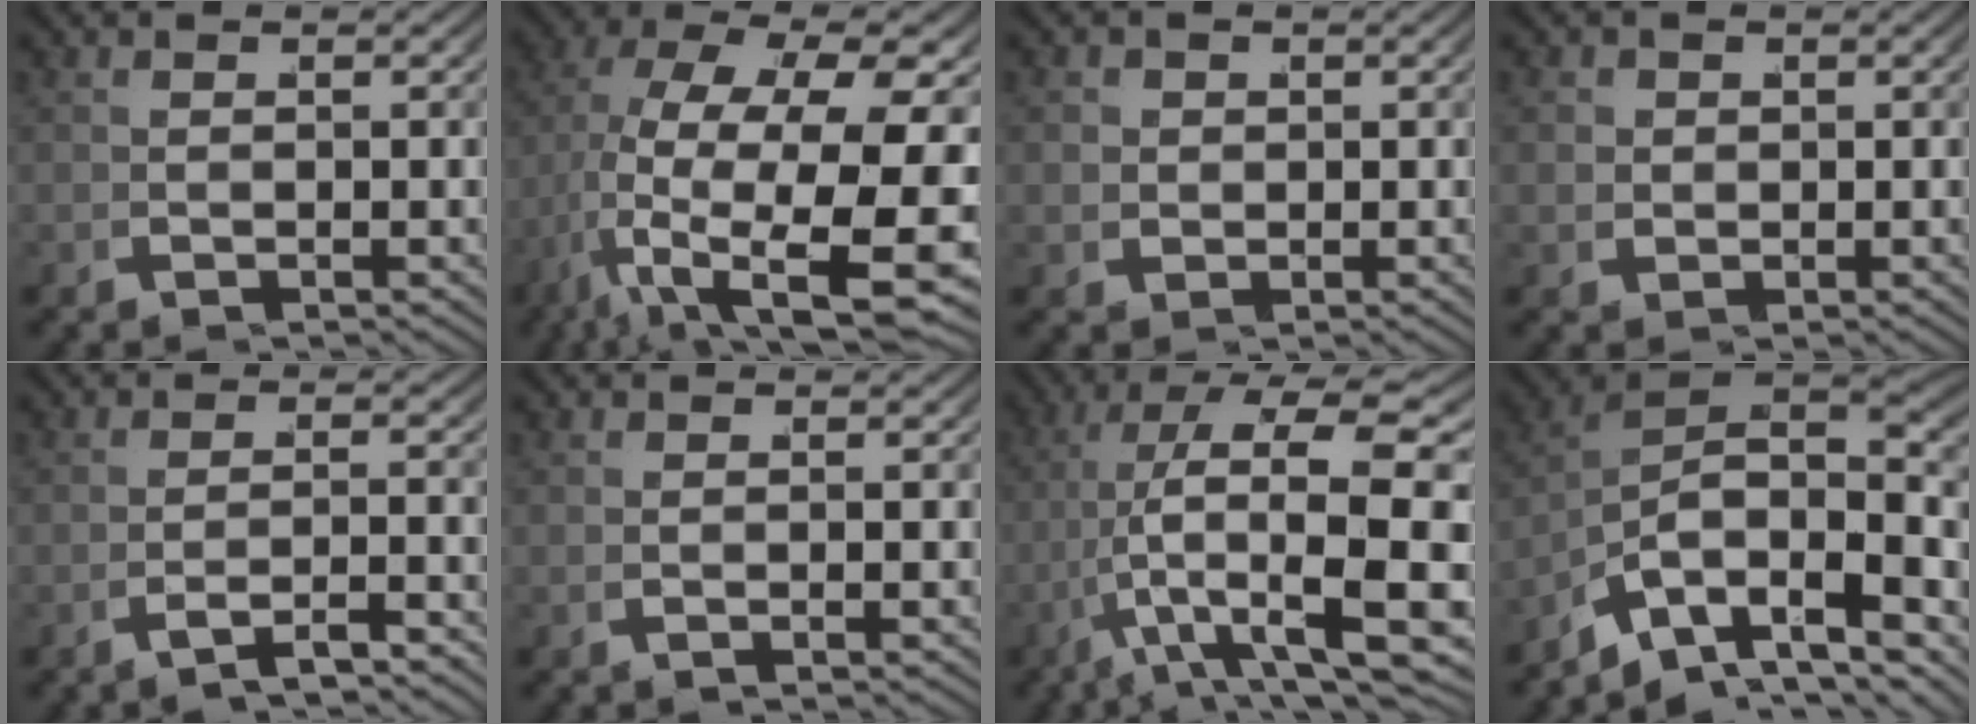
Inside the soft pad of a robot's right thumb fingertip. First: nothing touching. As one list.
[{"total": 14.2, "force": [-0.3, 7.5, 12.1], "torque": [-0.242, -0.061, 0.043]}, {"total": 2.5, "force": [0.6, 2.3, 0.8], "torque": [-0.022, -0.003, 0.011]}, {"total": 2.1, "force": [0.6, 1.9, 0.6], "torque": [-0.018, -0.002, 0.011]}, {"total": 1.8, "force": [-1.3, -0.2, 1.1], "torque": [-0.018, 0.010, -0.028]}, {"total": 0.0}, {"total": 14.4, "force": [0.2, 6.4, 12.9], "torque": [-0.232, -0.039, 0.039]}, {"total": 15.7, "force": [-1.1, 10.1, 12.0], "torque": [-0.206, -0.040, -0.006]}]